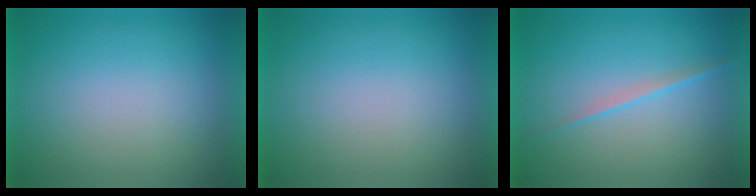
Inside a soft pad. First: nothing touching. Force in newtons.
{"total": 1.4}
{"total": 2.2}